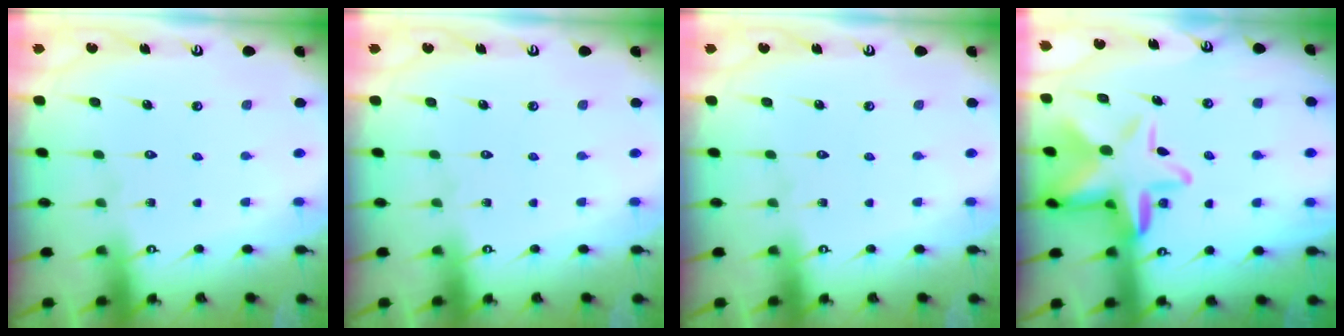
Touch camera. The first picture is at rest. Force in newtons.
{"total": 0.0}
{"total": 0.0}
{"total": 13.6, "press": 13.3, "slide": 2.8}